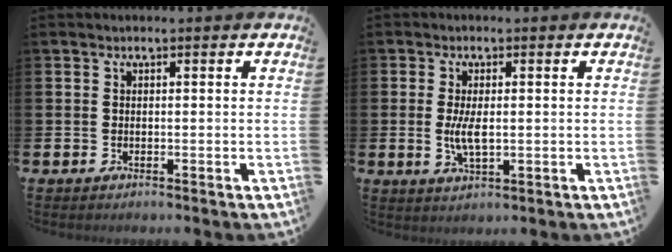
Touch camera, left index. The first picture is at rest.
{"total": 4.1, "force": [0.1, 1.5, 3.8], "torque": [-0.079, 0.001, -0.001]}